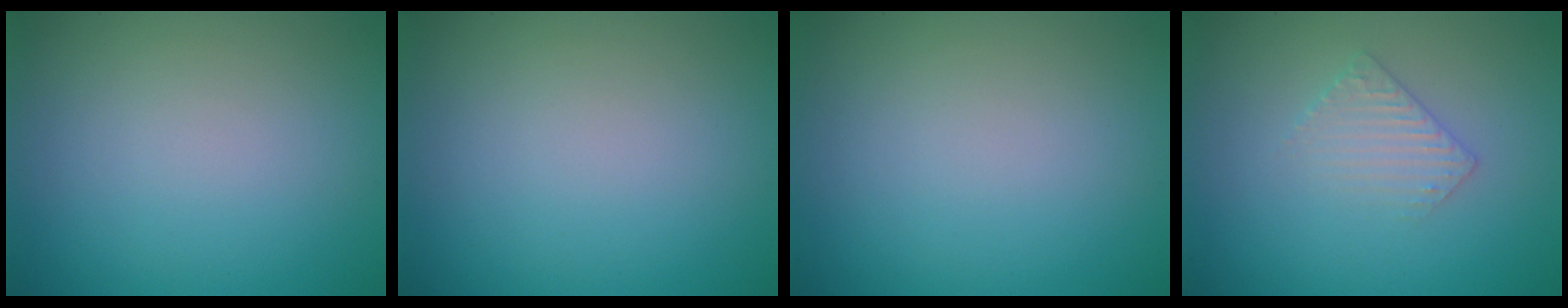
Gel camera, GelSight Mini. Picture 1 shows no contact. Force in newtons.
{"total": 0.0}
{"total": 0.0}
{"total": 1.9, "press": 1.9, "slide": 0.5}